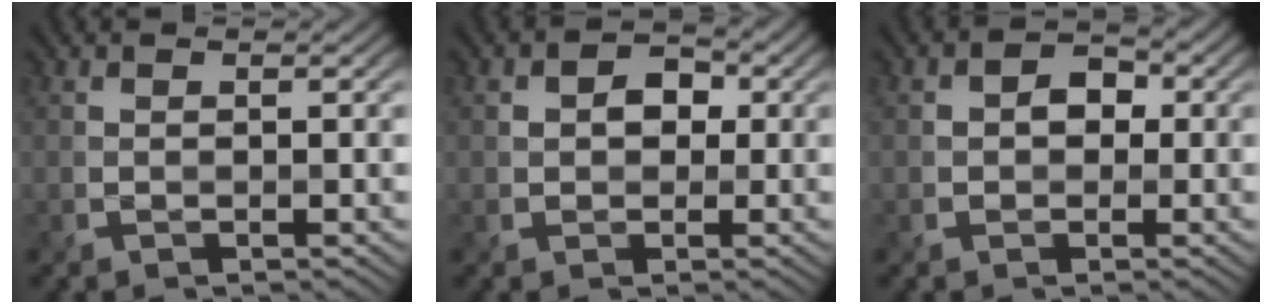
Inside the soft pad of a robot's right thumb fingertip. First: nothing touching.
{"total": 3.4, "force": [0.4, 2.8, 1.9], "torque": [-0.033, 0.003, -0.003]}
{"total": 3.2, "force": [0.1, 2.7, 1.7], "torque": [-0.026, 0.002, -0.008]}